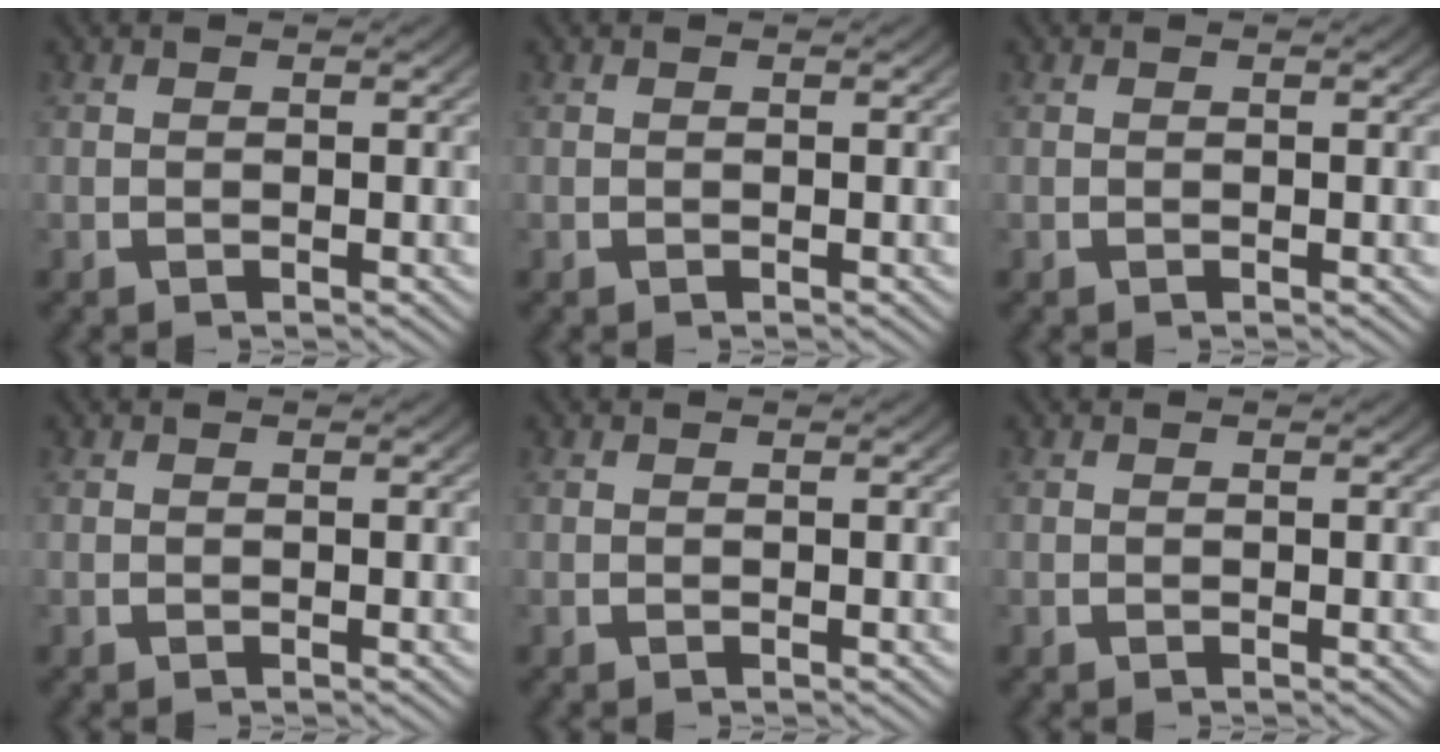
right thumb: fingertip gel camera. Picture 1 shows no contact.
{"total": 0.0}
{"total": 0.0}
{"total": 0.0}
{"total": 0.0}
{"total": 0.0}